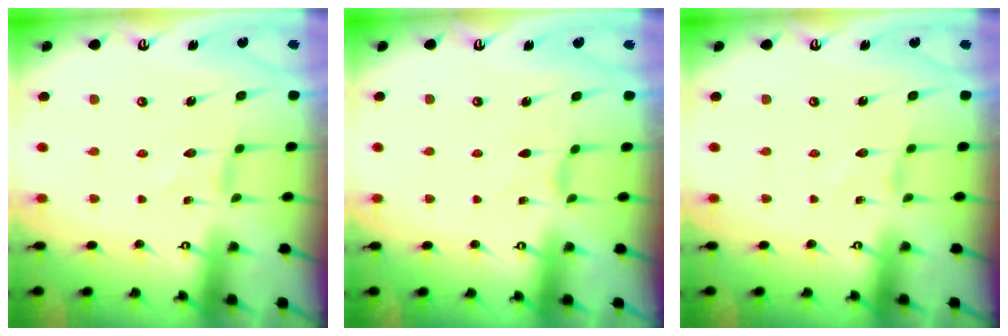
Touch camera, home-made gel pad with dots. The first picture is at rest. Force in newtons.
{"total": 1.3, "press": 1.2, "slide": 0.4}
{"total": 0.0}